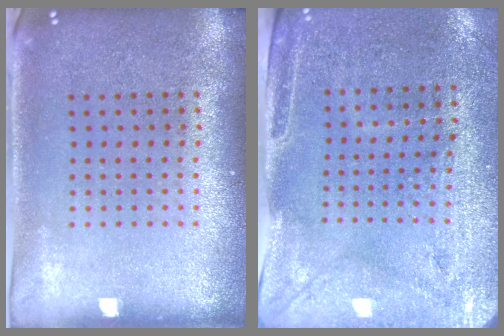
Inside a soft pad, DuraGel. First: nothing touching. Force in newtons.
{"total": 2.9, "press": 2.5, "slide": 1.5}